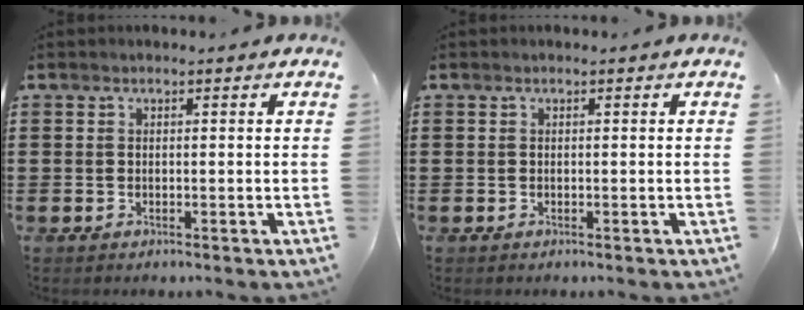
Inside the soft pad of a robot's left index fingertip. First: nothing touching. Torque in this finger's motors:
{"motor_torque": [0.00, 0.00, 0.00, 0.00]}